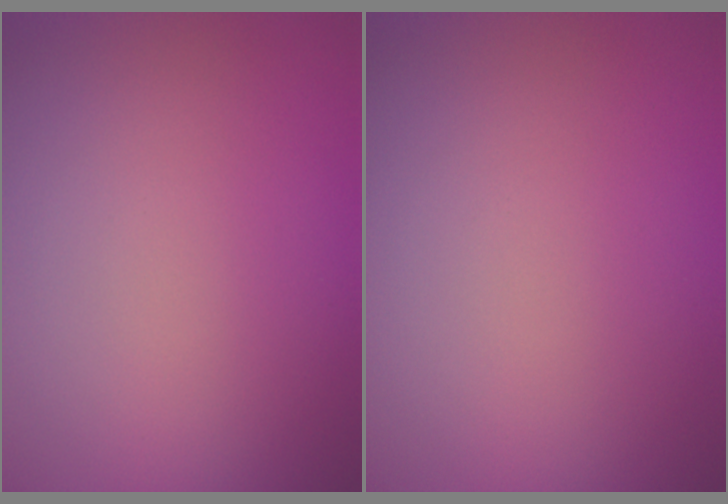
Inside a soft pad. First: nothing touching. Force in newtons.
{"total": 0.0}